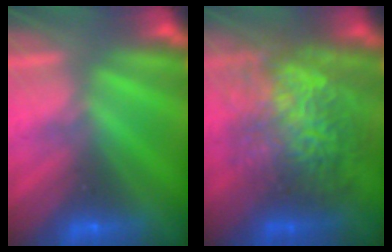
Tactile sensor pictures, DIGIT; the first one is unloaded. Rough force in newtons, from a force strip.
{"total": 13.2}